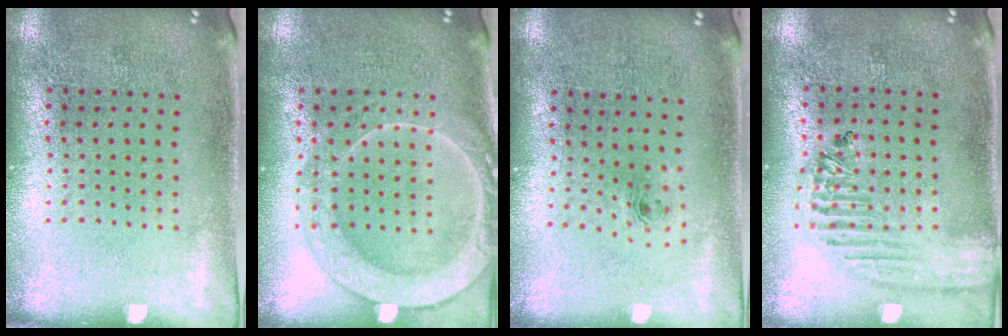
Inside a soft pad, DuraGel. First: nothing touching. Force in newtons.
{"total": 3.4, "press": 3.3, "slide": 0.5}
{"total": 0.8, "press": 0.4, "slide": 0.7}
{"total": 1.9, "press": 1.7, "slide": 0.8}